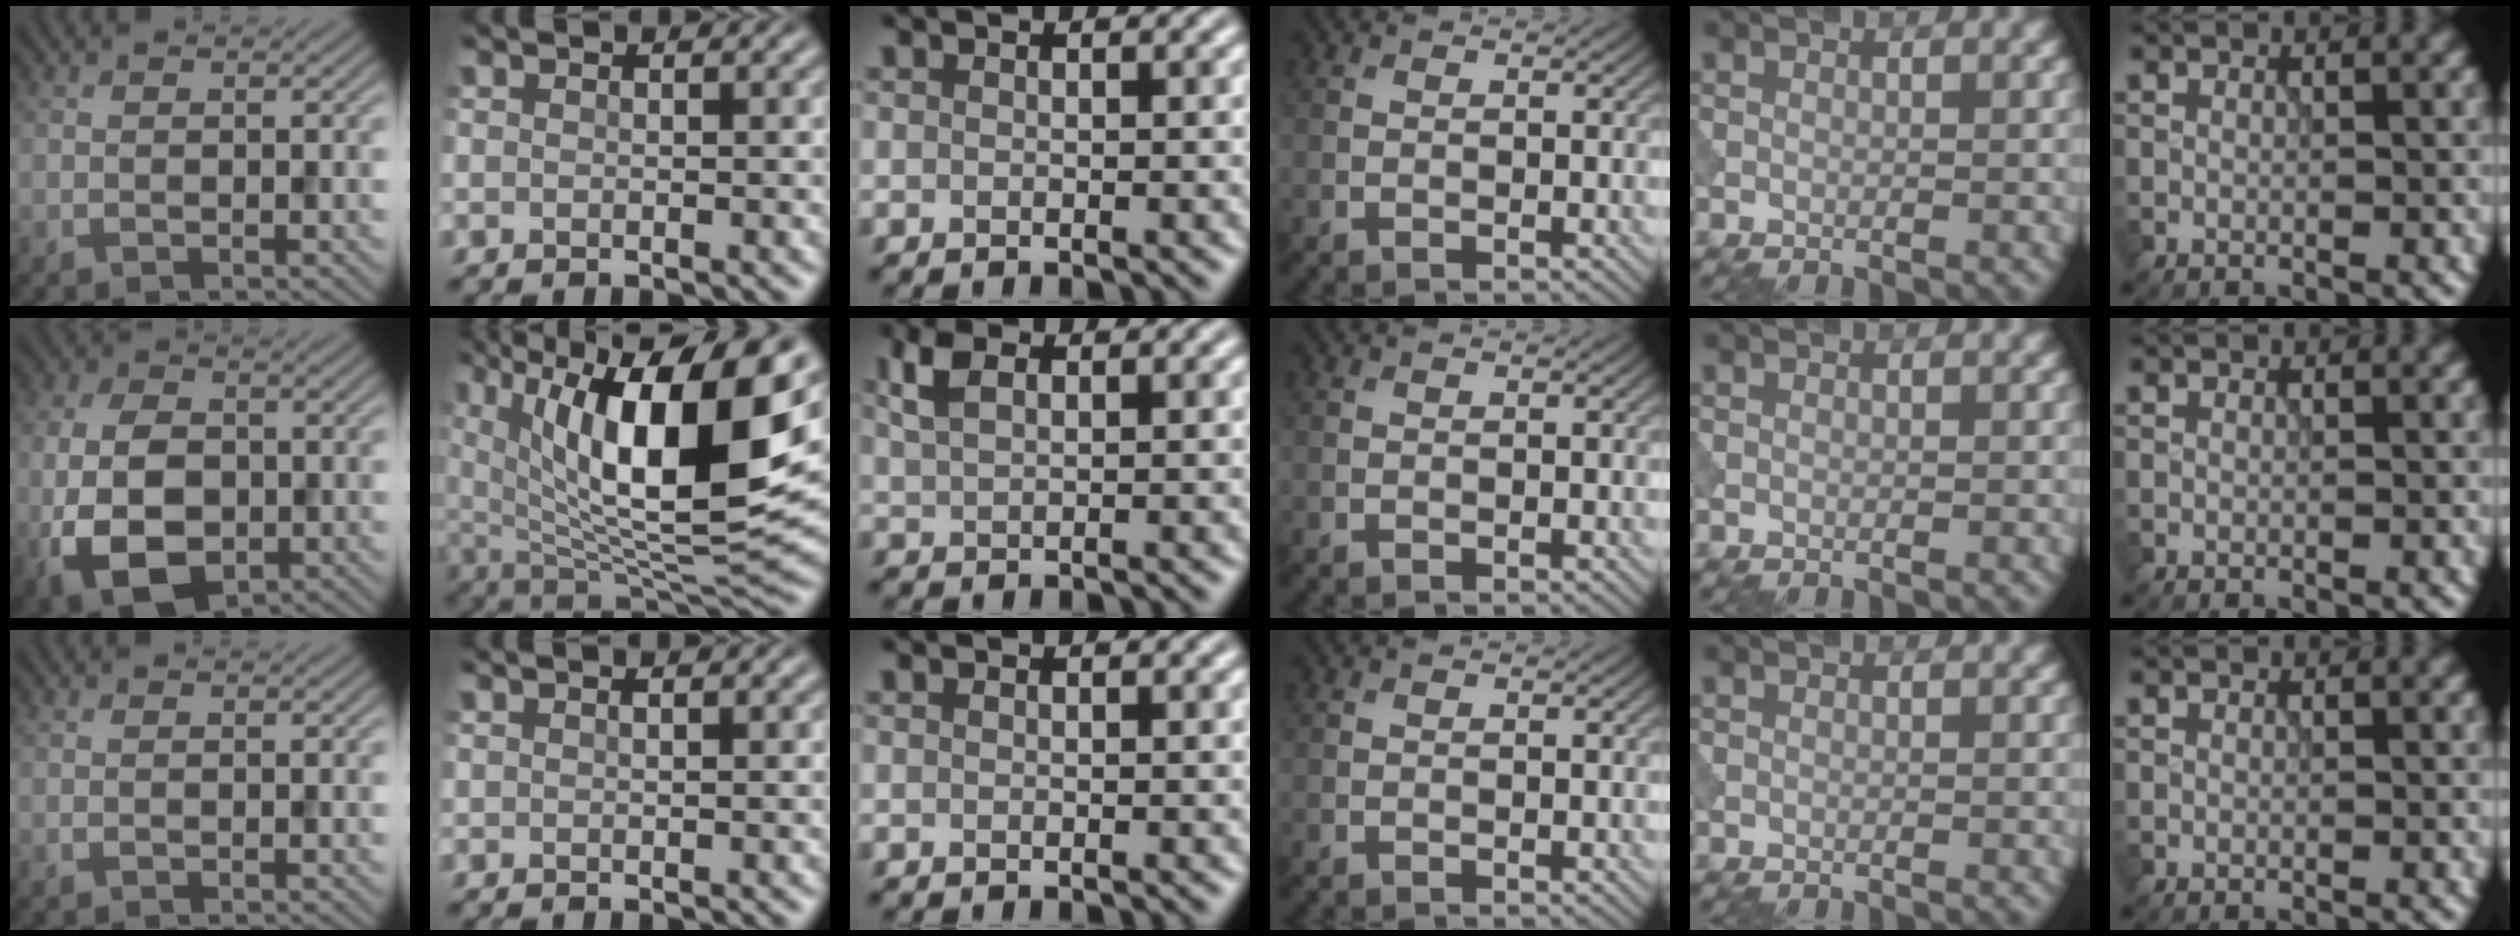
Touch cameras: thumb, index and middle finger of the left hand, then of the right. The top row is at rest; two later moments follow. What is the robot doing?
{"motion": "dispense", "object": "pipette"}